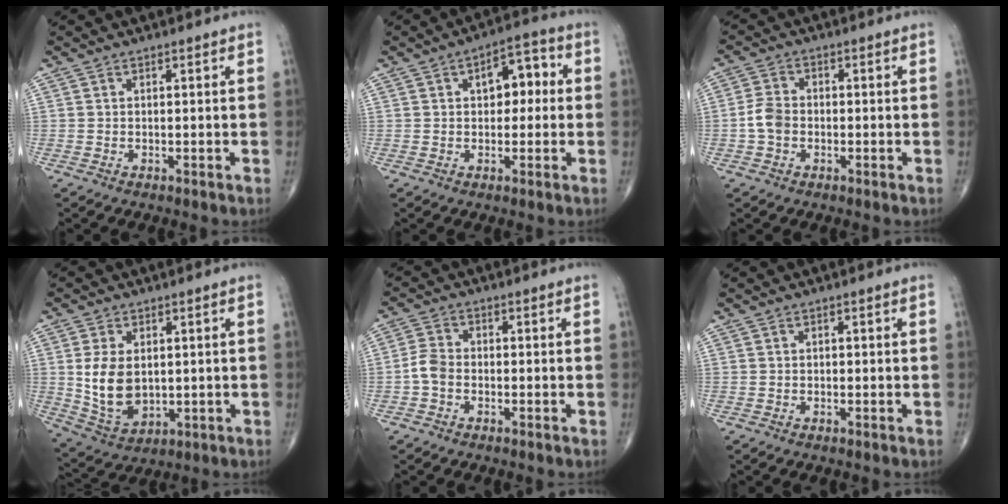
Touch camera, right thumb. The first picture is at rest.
{"total": 7.6, "force": [1.4, 4.3, 6.1], "torque": [-0.053, 0.020, 0.013]}
{"total": 4.2, "force": [-1.0, 3.1, 2.6], "torque": [-0.053, 0.013, -0.025]}
{"total": 10.3, "force": [0.9, 6.7, 7.8], "torque": [-0.136, -0.014, 0.036]}
{"total": 3.6, "force": [-1.2, 2.5, 2.3], "torque": [-0.048, 0.012, -0.032]}
{"total": 0.0}